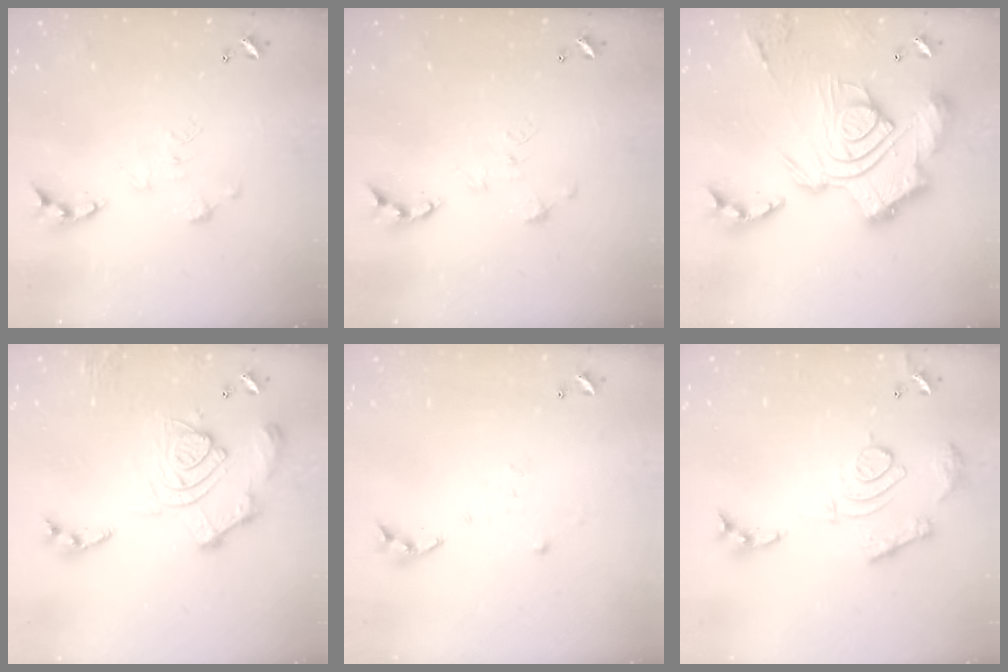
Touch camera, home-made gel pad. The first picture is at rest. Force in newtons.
{"total": 0.0}
{"total": 4.2, "press": 3.4, "slide": 2.5}
{"total": 17.1, "press": 17.0, "slide": 1.6}
{"total": 6.3, "press": 6.3, "slide": 0.6}
{"total": 14.5, "press": 14.4, "slide": 1.3}